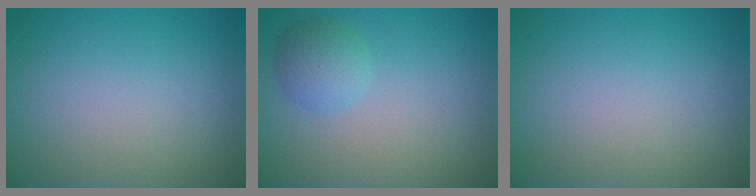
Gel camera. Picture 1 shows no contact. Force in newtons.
{"total": 2.5, "press": 2.5, "slide": 0.1}
{"total": 0.0}